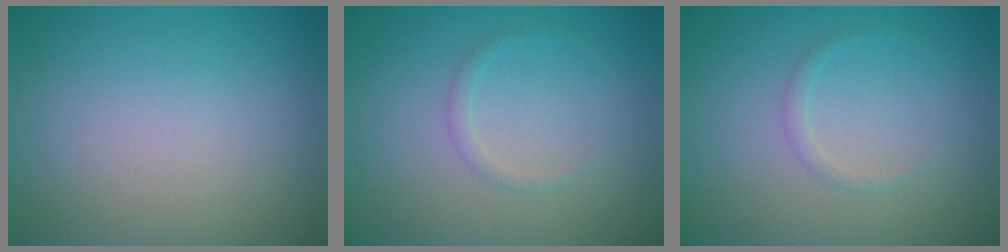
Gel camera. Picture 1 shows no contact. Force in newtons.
{"total": 0.8, "press": 0.8, "slide": 0.0}
{"total": 0.8, "press": 0.8, "slide": 0.0}